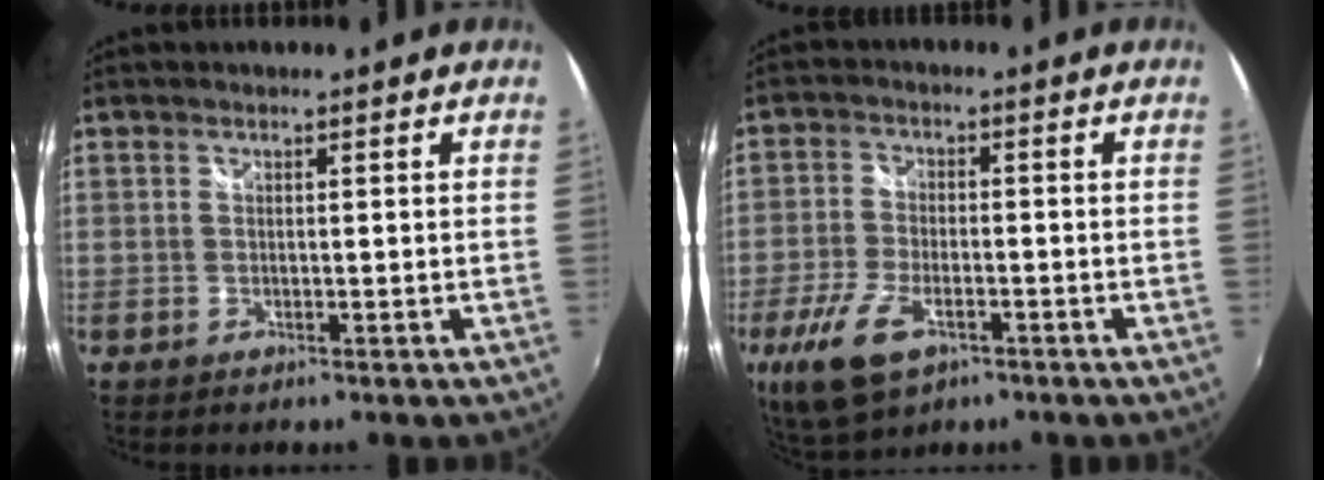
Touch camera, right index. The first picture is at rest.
{"total": 11.4, "force": [-5.8, 5.6, 8.0], "torque": [-0.188, -0.022, -0.106]}